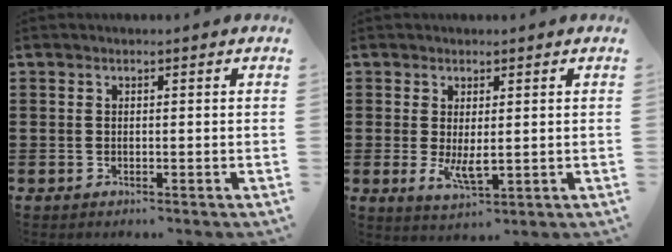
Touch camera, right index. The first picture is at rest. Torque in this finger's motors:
{"motor_torque": [1.04, 1.10, 0.12, 0.07]}